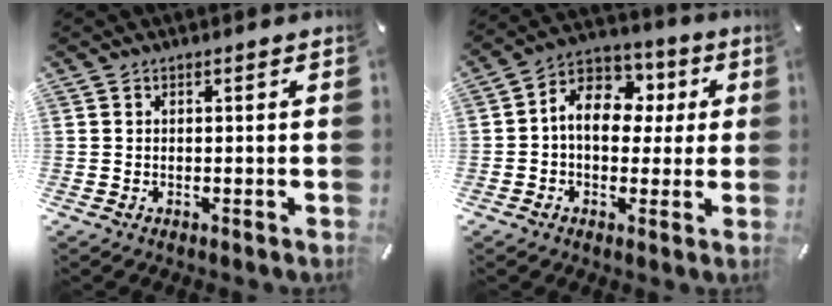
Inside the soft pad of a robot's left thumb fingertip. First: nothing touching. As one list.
[{"total": 11.0, "force": [0.8, 8.7, 6.8], "torque": [-0.117, 0.004, 0.012]}]